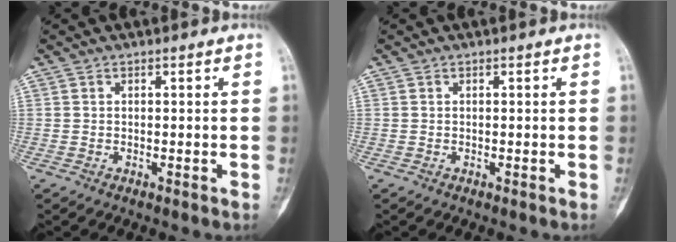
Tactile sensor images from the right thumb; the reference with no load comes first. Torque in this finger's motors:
{"motor_torque": [0.01, 0.01, 0.00, 0.00, 0.00]}